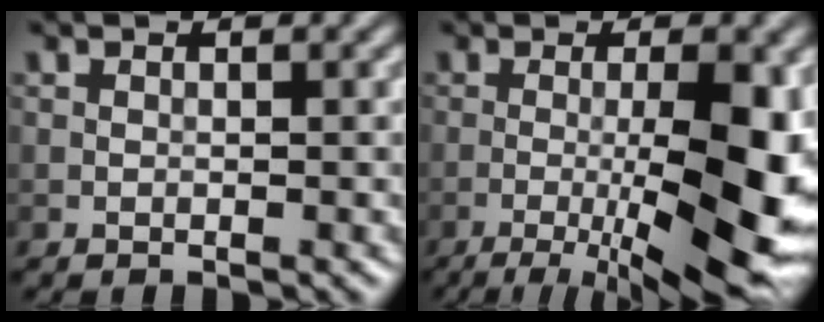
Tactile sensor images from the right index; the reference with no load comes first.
{"total": 11.1, "force": [-2.4, 2.7, 10.5], "torque": [-0.165, -0.014, -0.035]}